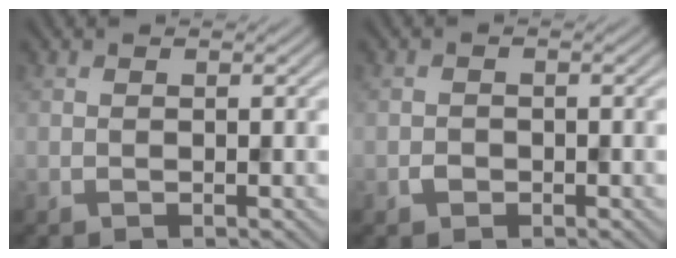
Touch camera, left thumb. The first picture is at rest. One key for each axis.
{"total": 1.1, "fx": -0.5, "fy": 0.9, "fz": 0.3, "tx": -0.003, "ty": -0.003, "tz": -0.013}